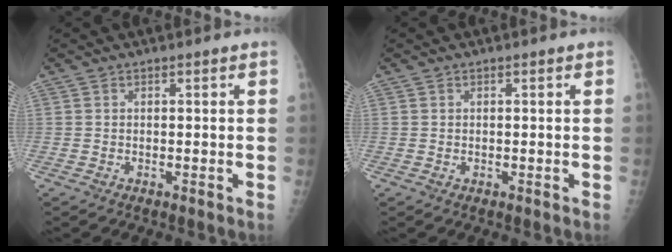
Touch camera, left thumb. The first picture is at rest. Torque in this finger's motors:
{"motor_torque": [-0.18, 0.08, 0.13, 0.01, 0.00]}